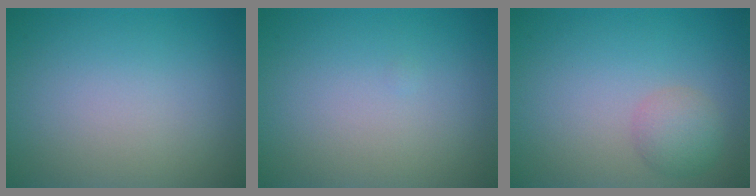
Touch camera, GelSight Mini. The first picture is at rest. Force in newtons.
{"total": 0.0}
{"total": 2.4, "press": 2.4, "slide": 0.0}